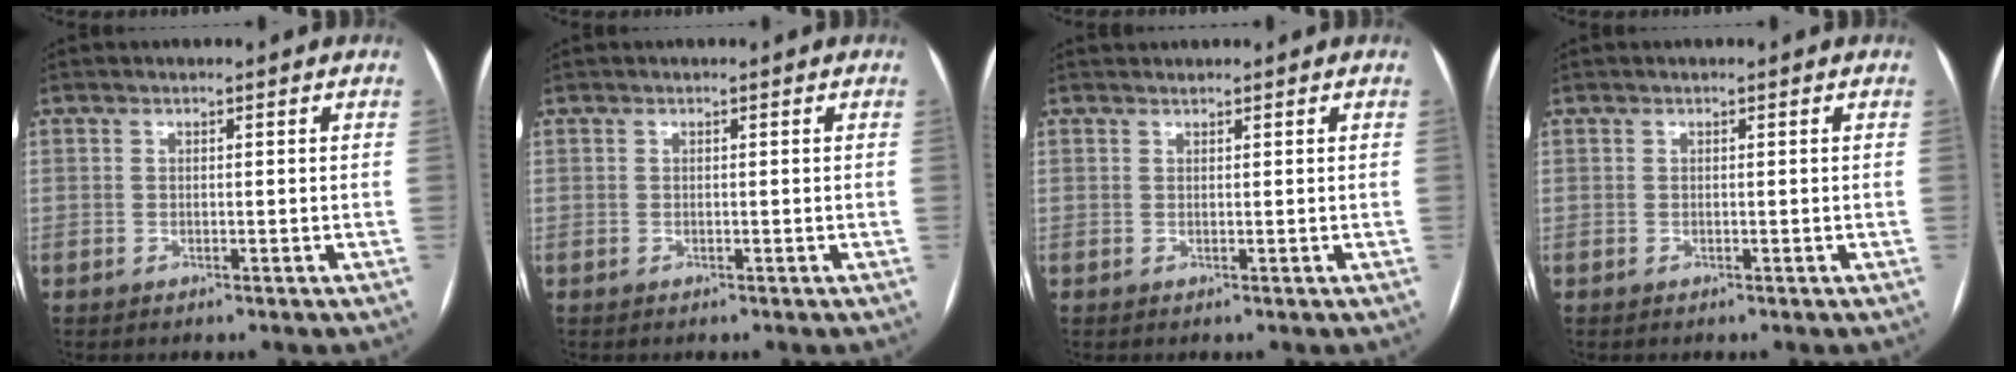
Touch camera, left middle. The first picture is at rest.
{"total": 0.0}
{"total": 0.8, "force": [0.8, 0.1, 0.0], "torque": [-0.006, 0.015, 0.018]}
{"total": 0.0}